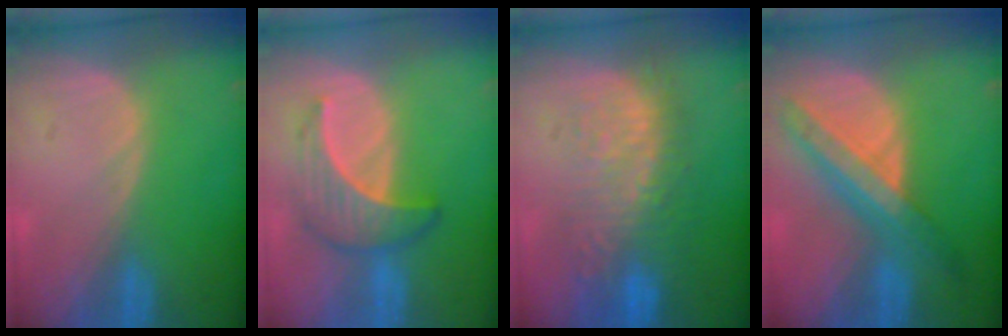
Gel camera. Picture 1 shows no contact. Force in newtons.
{"total": 6.4, "press": 6.2, "slide": 1.7}
{"total": 10.5, "press": 9.5, "slide": 4.4}
{"total": 8.7, "press": 7.6, "slide": 4.2}